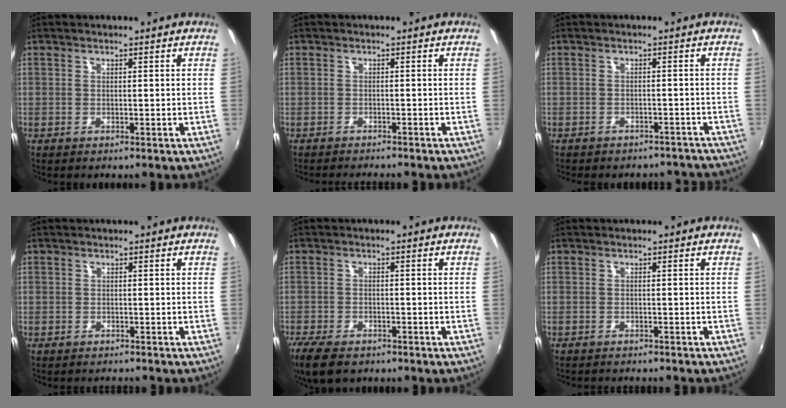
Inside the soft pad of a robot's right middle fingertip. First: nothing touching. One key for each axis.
{"total": 2.8, "fx": -2.6, "fy": 1.0, "fz": 0.5, "tx": -0.020, "ty": 0.000, "tz": -0.043}
{"total": 9.3, "fx": -8.4, "fy": 3.4, "fz": 2.0, "tx": -0.044, "ty": 0.011, "tz": -0.092}
{"total": 1.6, "fx": -1.1, "fy": 1.1, "fz": -0.1, "tx": -0.004, "ty": 0.006, "tz": -0.016}
{"total": 7.8, "fx": -5.8, "fy": 3.3, "fz": 4.1, "tx": -0.107, "ty": -0.025, "tz": -0.107}
{"total": 3.2, "fx": -3.0, "fy": 0.7, "fz": 1.0, "tx": -0.024, "ty": -0.010, "tz": -0.043}